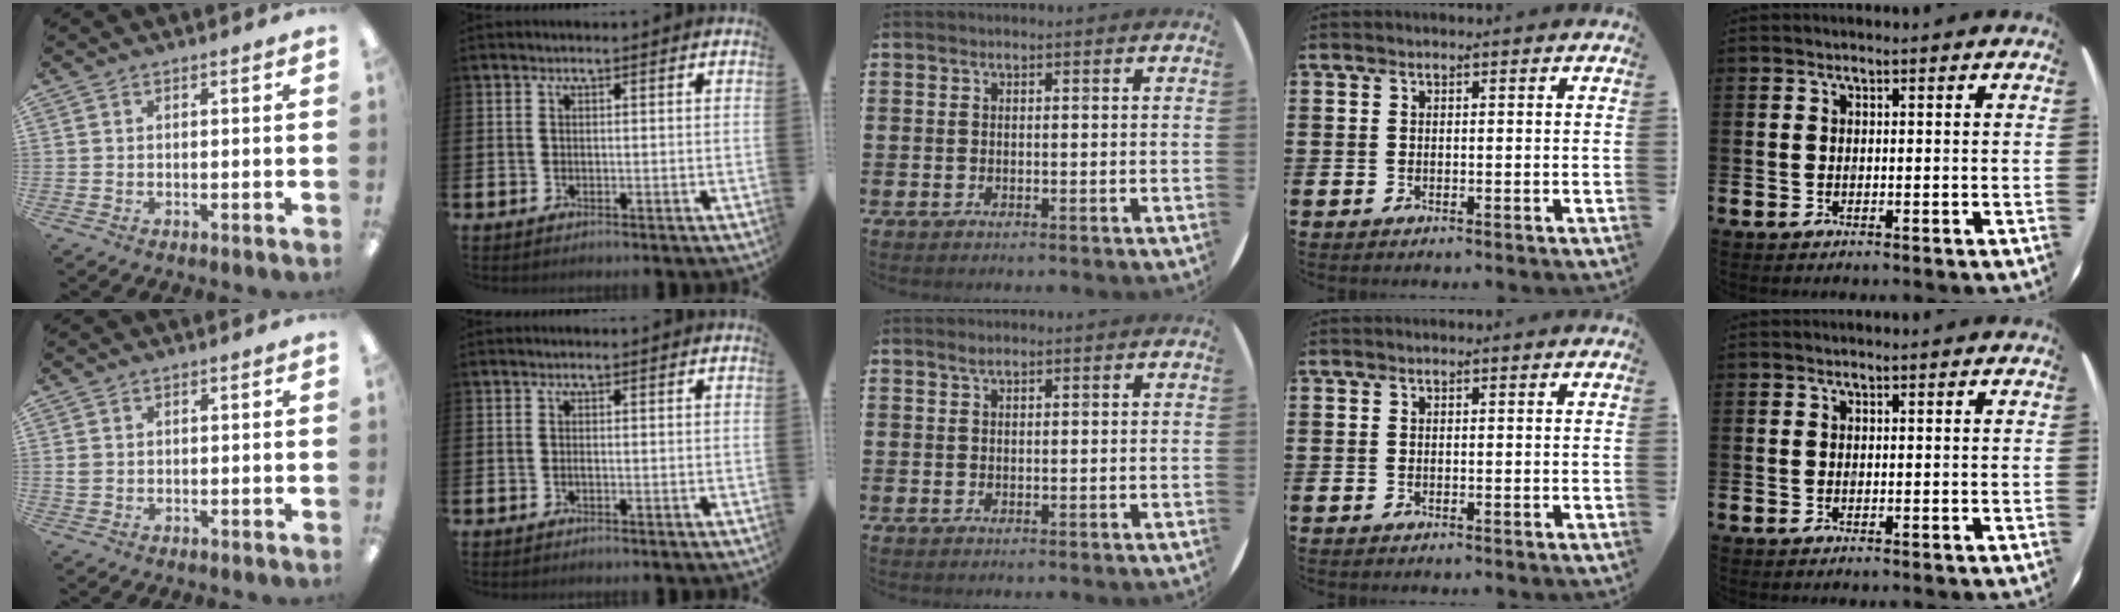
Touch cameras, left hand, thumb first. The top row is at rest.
{"thumb": {"total": 1.4, "force": [0.1, 1.2, 0.7], "torque": [-0.014, 0.005, 0.000]}, "middle": {"total": 0.8, "force": [0.6, 0.1, 0.4], "torque": [-0.009, 0.000, 0.011]}}